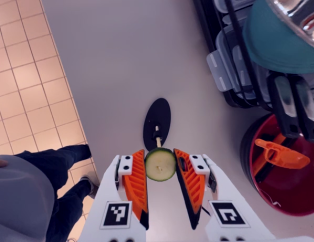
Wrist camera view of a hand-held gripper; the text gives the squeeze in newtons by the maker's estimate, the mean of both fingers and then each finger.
{"total": 7.5, "left": 7.7, "right": 7.3}